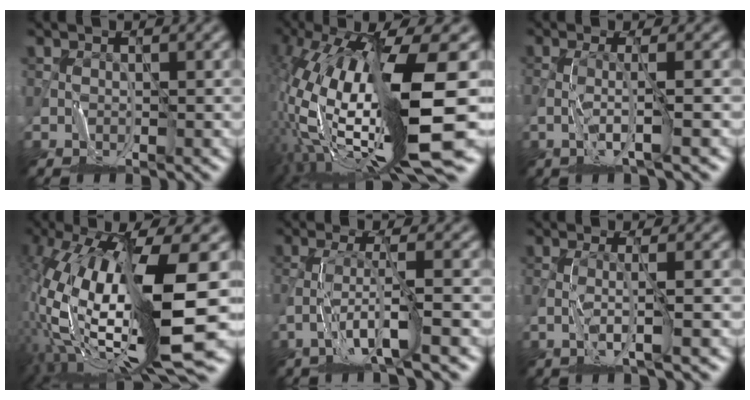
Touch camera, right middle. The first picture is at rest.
{"total": 16.9, "force": [-1.9, 3.8, 16.4], "torque": [-0.314, -0.030, -0.020]}
{"total": 2.3, "force": [-0.7, -0.1, 2.2], "torque": [-0.043, 0.003, -0.018]}
{"total": 16.2, "force": [-0.3, 4.1, 15.7], "torque": [-0.300, -0.023, 0.018]}
{"total": 4.6, "force": [-2.4, 0.2, 4.0], "torque": [-0.081, -0.001, -0.051]}
{"total": 1.9, "force": [-0.4, -0.1, 1.9], "torque": [-0.036, -0.001, -0.013]}